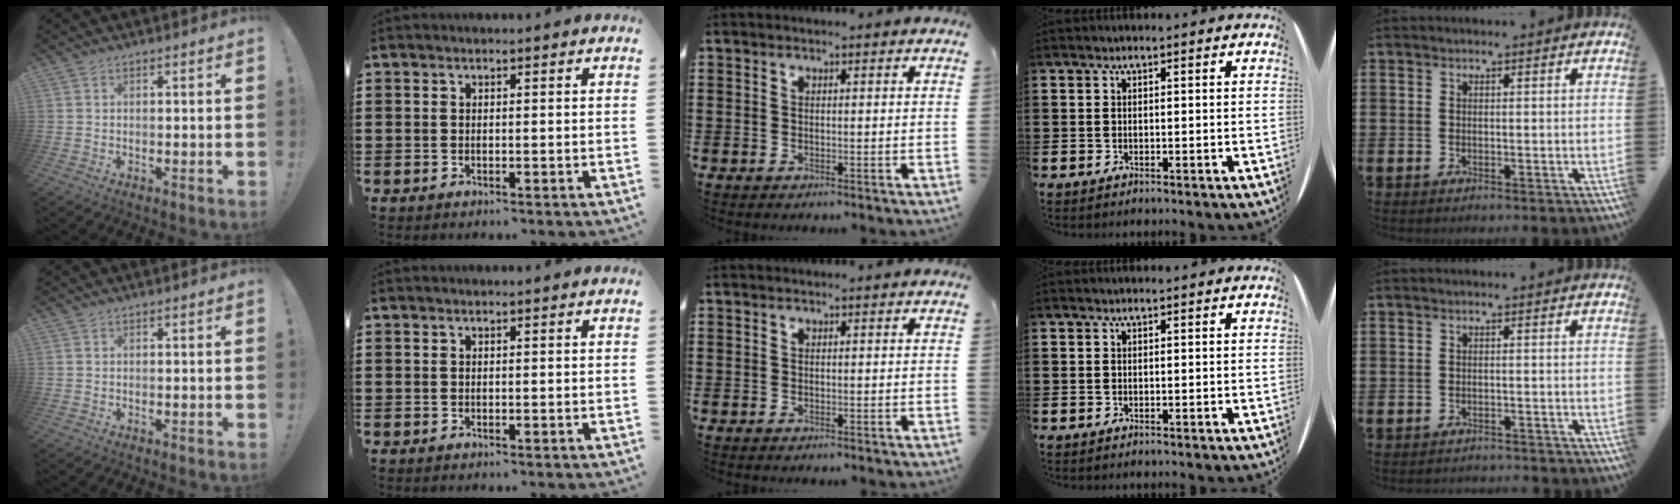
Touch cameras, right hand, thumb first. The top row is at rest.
{"little": {"total": 1.0, "force": [-1.0, 0.0, -0.1], "torque": [-0.002, 0.001, -0.022]}}